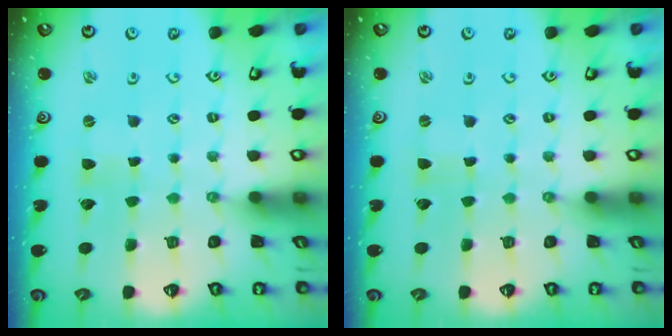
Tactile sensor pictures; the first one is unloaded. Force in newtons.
{"total": 0.0}